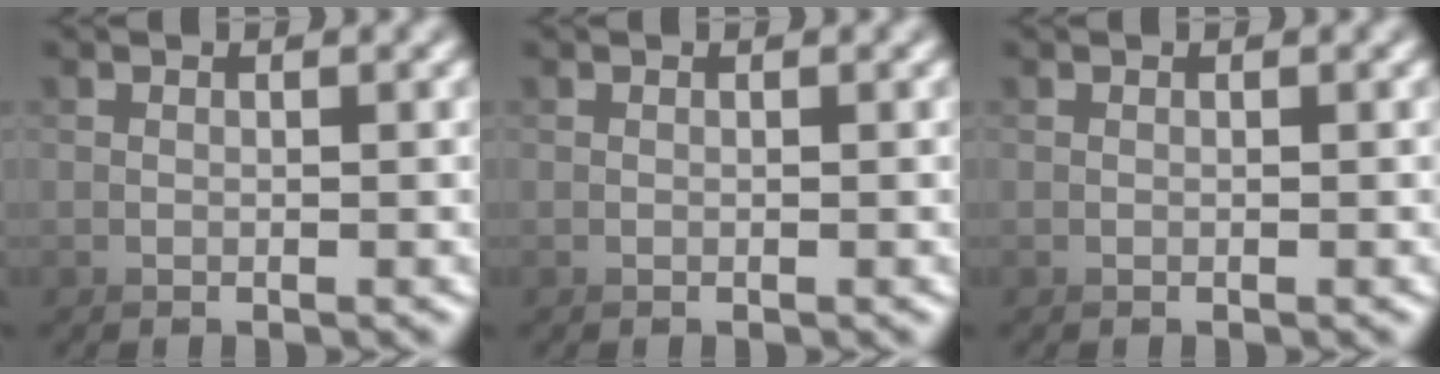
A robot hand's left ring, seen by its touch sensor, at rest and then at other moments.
{"total": 0.0}
{"total": 0.0}